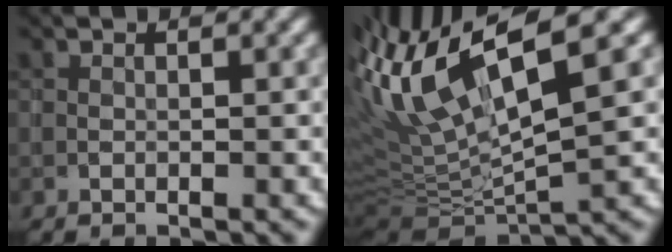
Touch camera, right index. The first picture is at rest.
{"total": 11.9, "force": [5.0, 3.1, 10.4], "torque": [-0.209, 0.017, 0.091]}